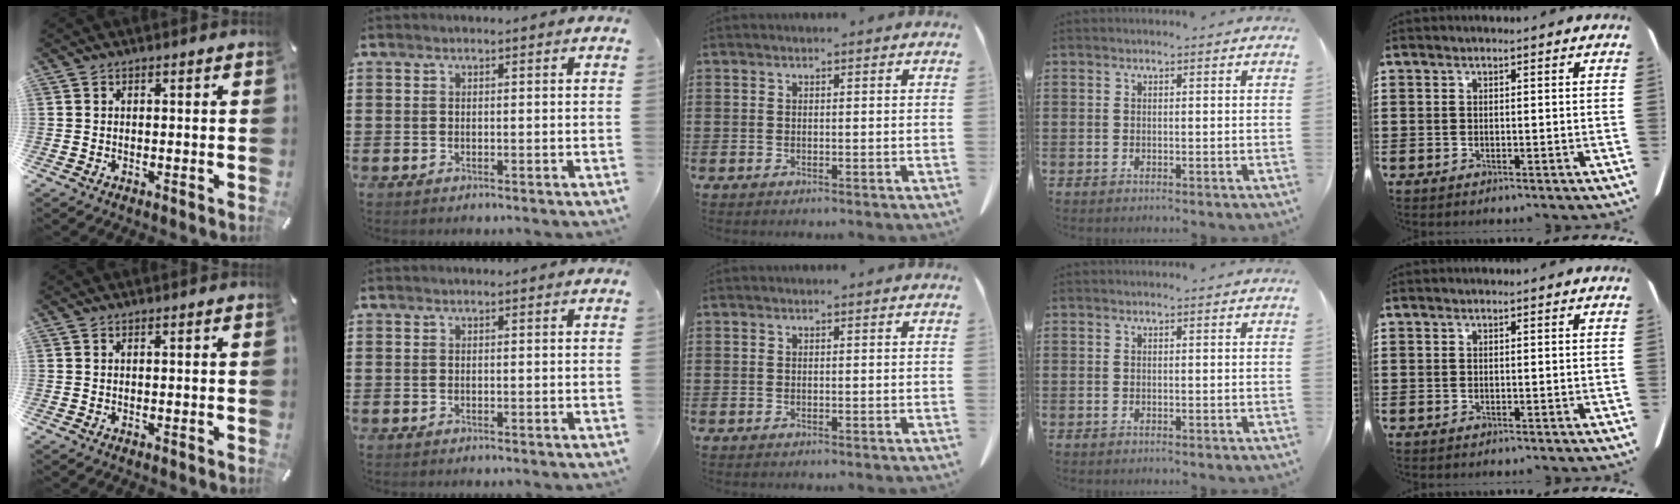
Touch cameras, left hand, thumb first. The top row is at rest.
{}